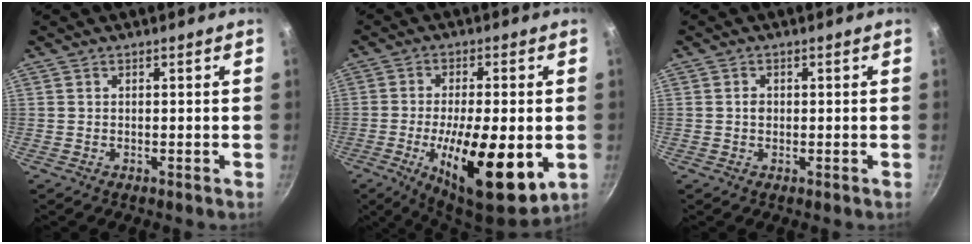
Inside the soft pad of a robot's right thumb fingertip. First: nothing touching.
{"total": 19.2, "force": [-4.6, 6.6, 17.5], "torque": [-0.273, -0.021, -0.054]}
{"total": 1.3, "force": [0.0, 1.1, 0.7], "torque": [-0.009, 0.003, -0.002]}